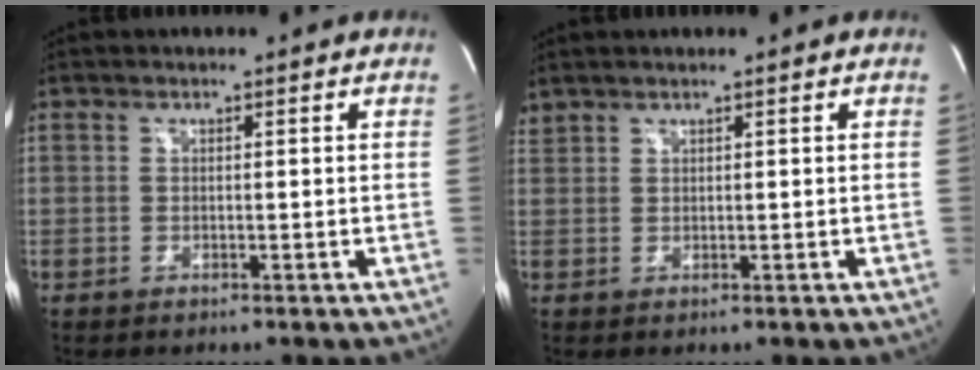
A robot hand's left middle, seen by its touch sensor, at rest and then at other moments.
{"total": 1.4, "force": [1.3, 0.2, 0.1], "torque": [-0.012, 0.016, 0.032]}